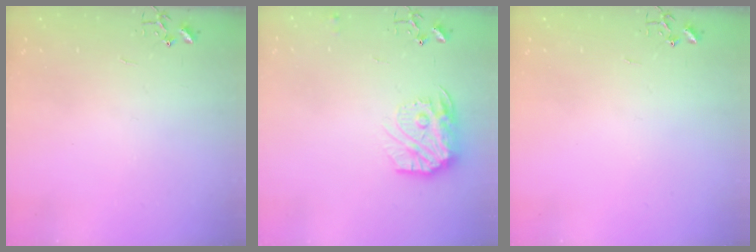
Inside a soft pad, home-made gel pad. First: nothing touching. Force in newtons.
{"total": 14.6, "press": 14.6, "slide": 1.0}
{"total": 0.0}